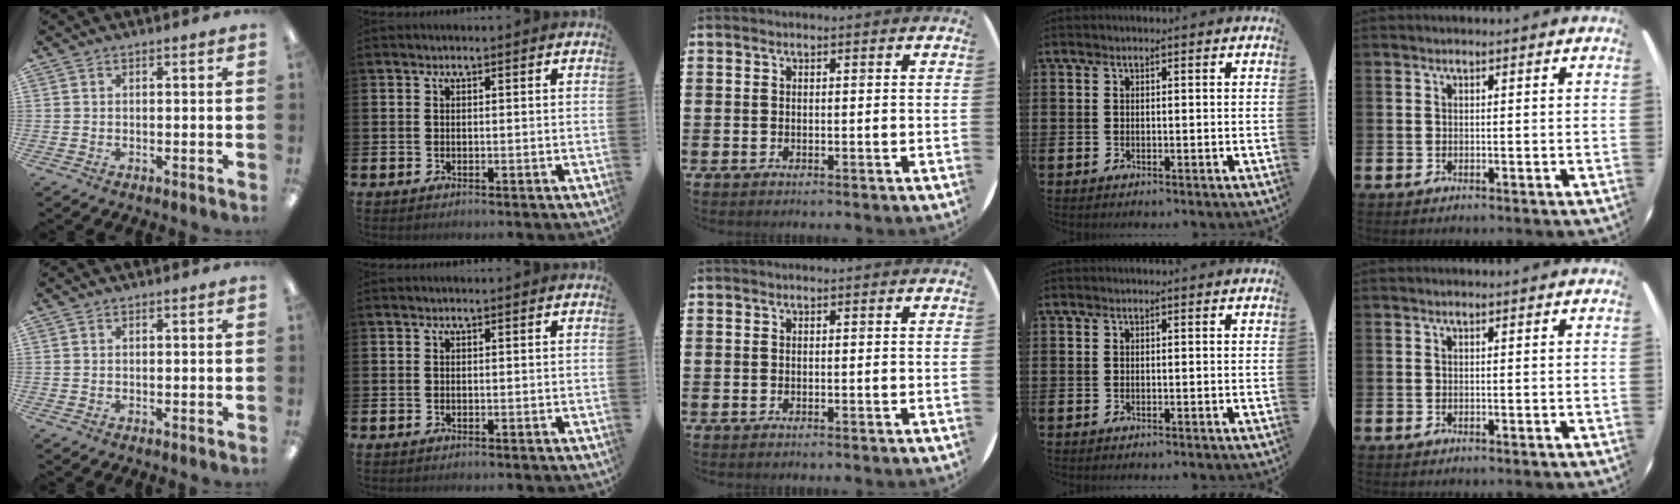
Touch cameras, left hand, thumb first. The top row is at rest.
{}